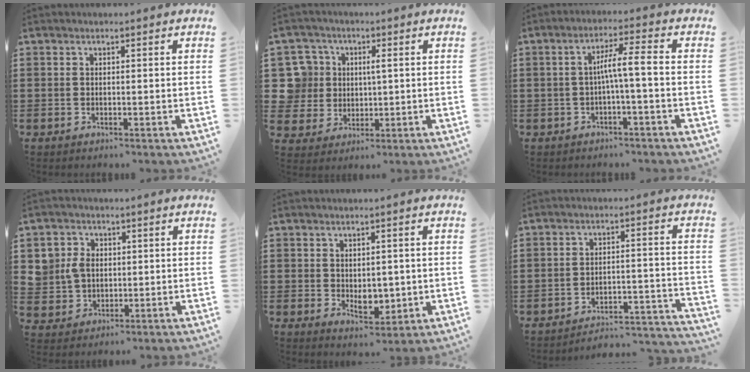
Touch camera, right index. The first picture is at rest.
{"total": 6.9, "force": [1.5, 6.5, 1.9], "torque": [-0.084, 0.012, 0.027]}
{"total": 4.7, "force": [-1.0, 0.0, 4.6], "torque": [-0.086, 0.003, -0.024]}
{"total": 4.2, "force": [0.7, 3.7, 1.8], "torque": [-0.059, 0.009, 0.009]}
{"total": 3.9, "force": [0.3, 2.9, 2.7], "torque": [-0.040, 0.002, 0.003]}
{"total": 3.6, "force": [-3.5, 0.4, 0.9], "torque": [-0.022, -0.008, -0.076]}